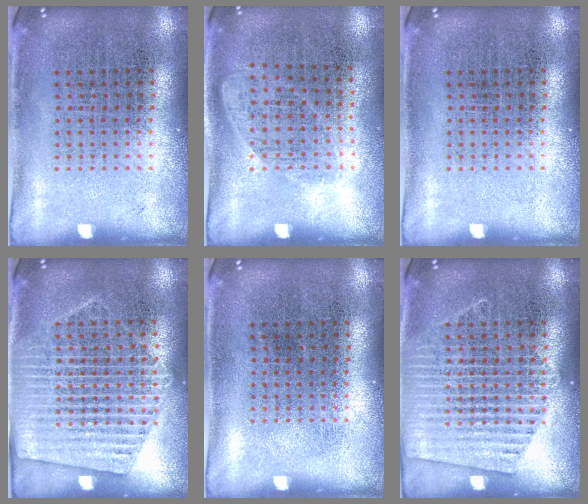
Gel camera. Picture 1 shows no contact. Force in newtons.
{"total": 1.2, "press": 1.0, "slide": 0.6}
{"total": 0.0}
{"total": 2.0, "press": 1.8, "slide": 0.9}
{"total": 0.0}
{"total": 2.6, "press": 2.6, "slide": 0.3}